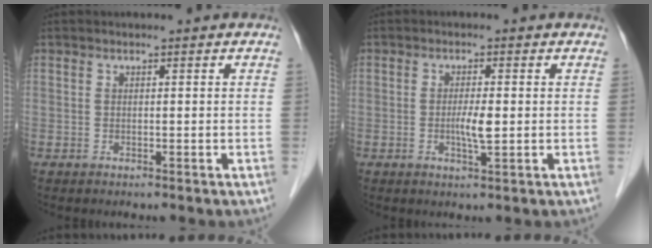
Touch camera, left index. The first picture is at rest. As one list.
[{"total": 2.9, "force": [-0.5, 0.3, 2.8], "torque": [-0.053, -0.007, -0.008]}]